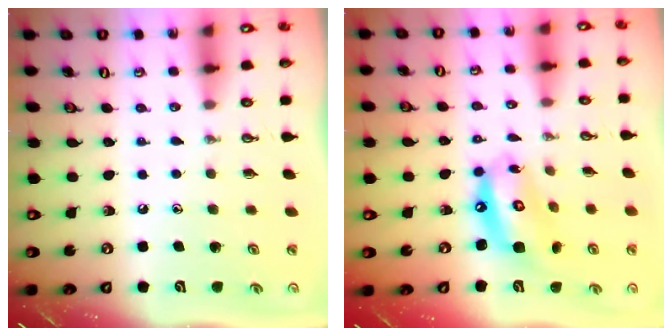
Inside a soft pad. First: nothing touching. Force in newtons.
{"total": 13.3, "press": 13.2, "slide": 1.5}